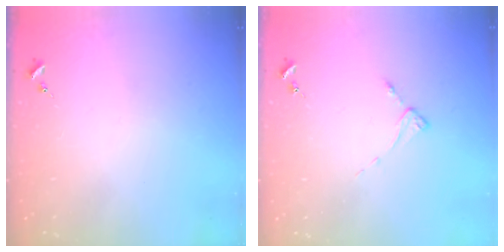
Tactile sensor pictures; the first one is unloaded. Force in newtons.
{"total": 2.6, "press": 2.6, "slide": 0.2}